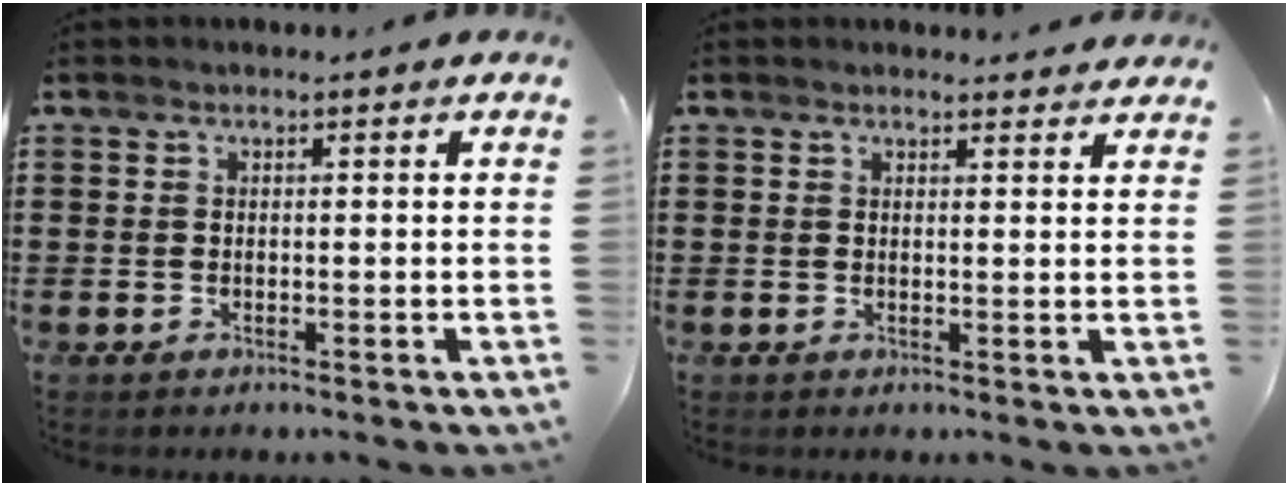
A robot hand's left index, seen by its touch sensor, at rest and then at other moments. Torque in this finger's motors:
{"motor_torque": [1.05, -1.09, 0.36, 0.00]}